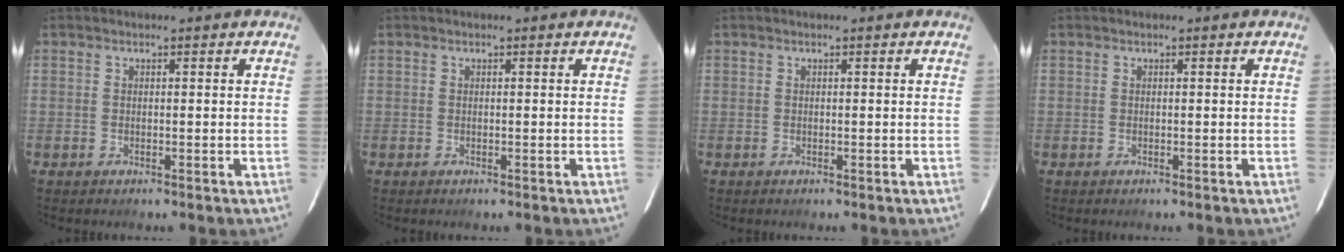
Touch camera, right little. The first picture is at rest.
{"total": 0.0}
{"total": 0.0}
{"total": 0.0}